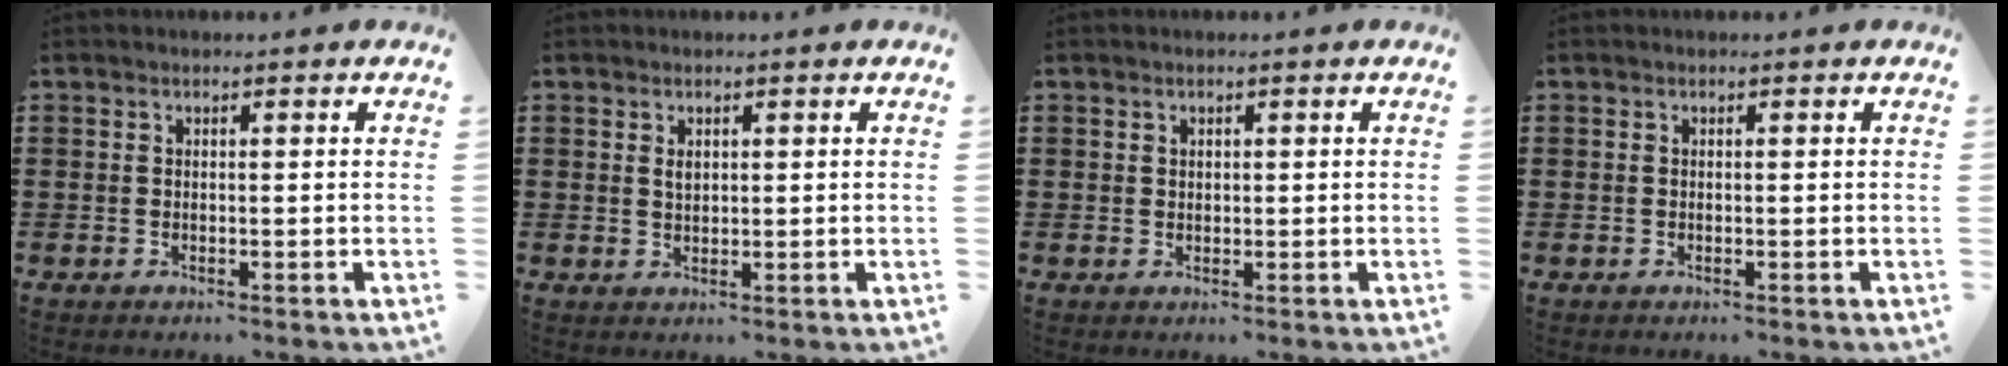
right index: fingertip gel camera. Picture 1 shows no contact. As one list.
[{"total": 1.2, "force": [0.6, 0.7, 0.8], "torque": [-0.019, 0.004, 0.010]}, {"total": 0.7, "force": [0.4, 0.5, 0.1], "torque": [-0.003, 0.002, 0.009]}, {"total": 0.0}]